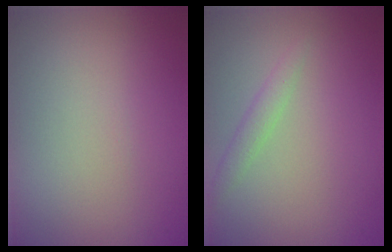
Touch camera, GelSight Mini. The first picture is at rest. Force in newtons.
{"total": 1.3, "press": 1.3, "slide": 0.1}